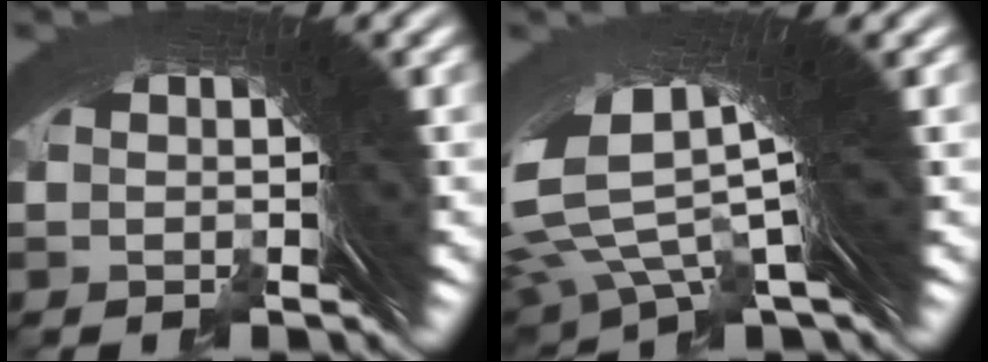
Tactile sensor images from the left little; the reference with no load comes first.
{"total": 11.0, "force": [4.7, 4.8, 8.8], "torque": [-0.177, 0.017, 0.072]}